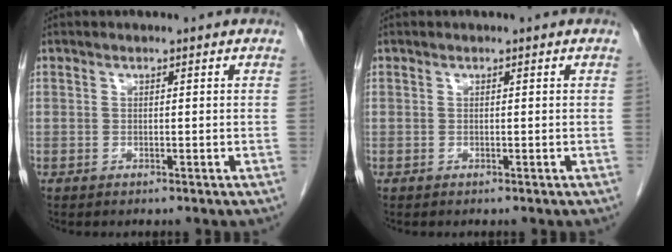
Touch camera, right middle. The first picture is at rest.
{"total": 0.0}